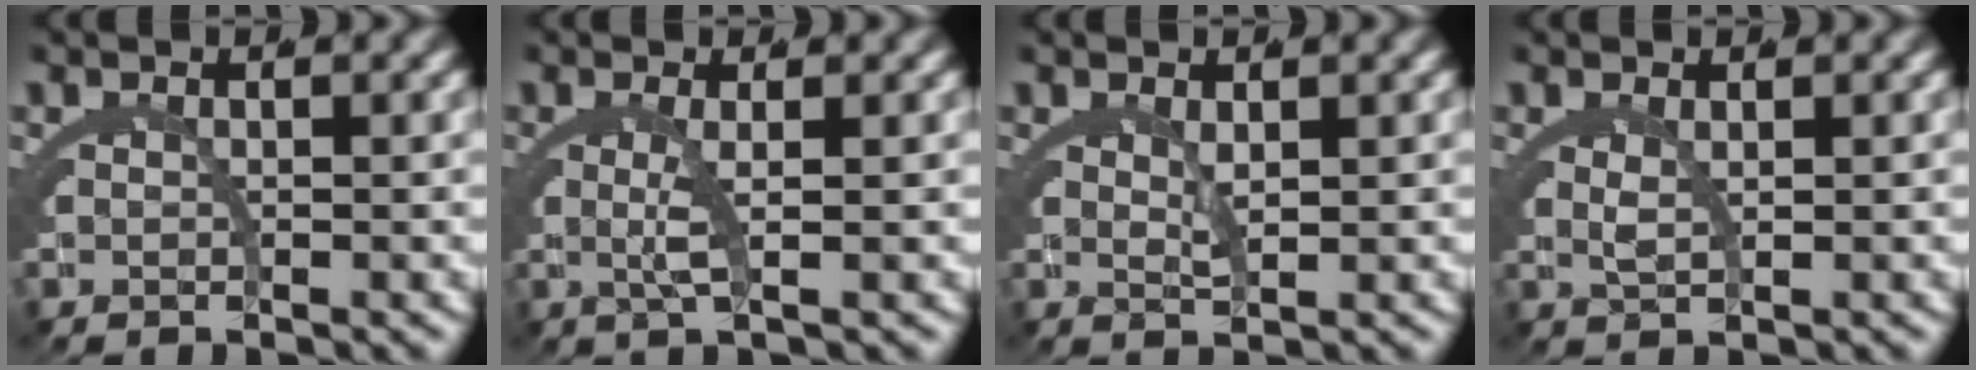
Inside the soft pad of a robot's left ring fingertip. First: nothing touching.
{"total": 2.6, "force": [0.5, -0.4, 2.5], "torque": [-0.051, -0.007, 0.012]}
{"total": 1.5, "force": [0.9, -0.5, 1.1], "torque": [-0.014, -0.011, 0.025]}
{"total": 1.4, "force": [0.7, -0.5, 1.1], "torque": [-0.022, -0.010, 0.023]}